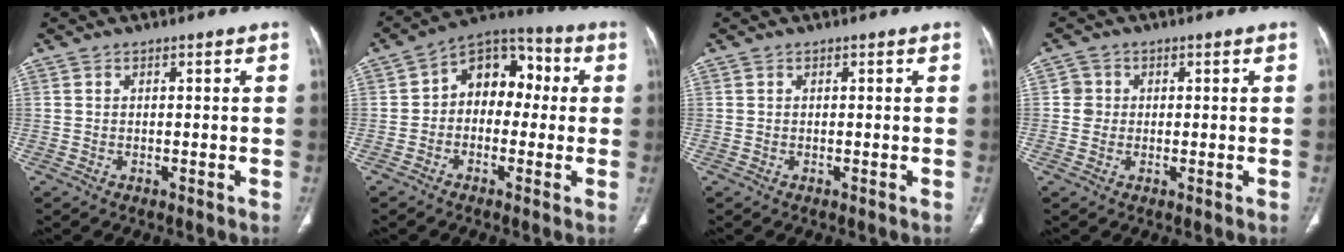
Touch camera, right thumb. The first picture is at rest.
{"total": 11.1, "force": [0.7, 8.0, 7.7], "torque": [-0.068, 0.039, -0.008]}
{"total": 0.0}
{"total": 2.6, "force": [0.2, 2.6, 0.3], "torque": [0.014, 0.006, 0.000]}